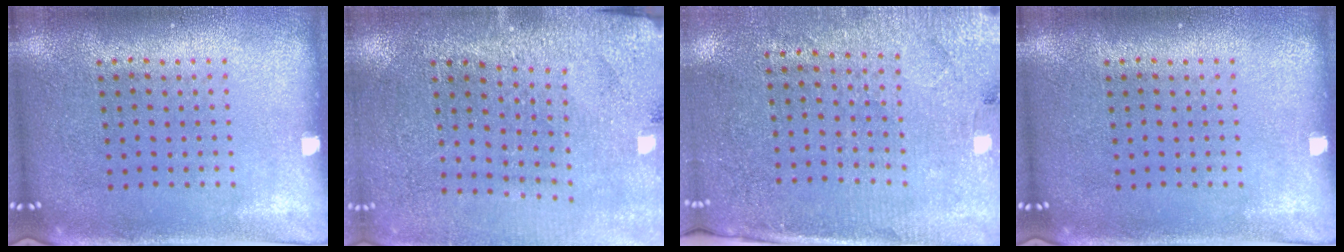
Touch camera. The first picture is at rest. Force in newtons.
{"total": 2.8, "press": 2.8, "slide": 0.1}
{"total": 2.9, "press": 2.7, "slide": 1.1}
{"total": 0.0}